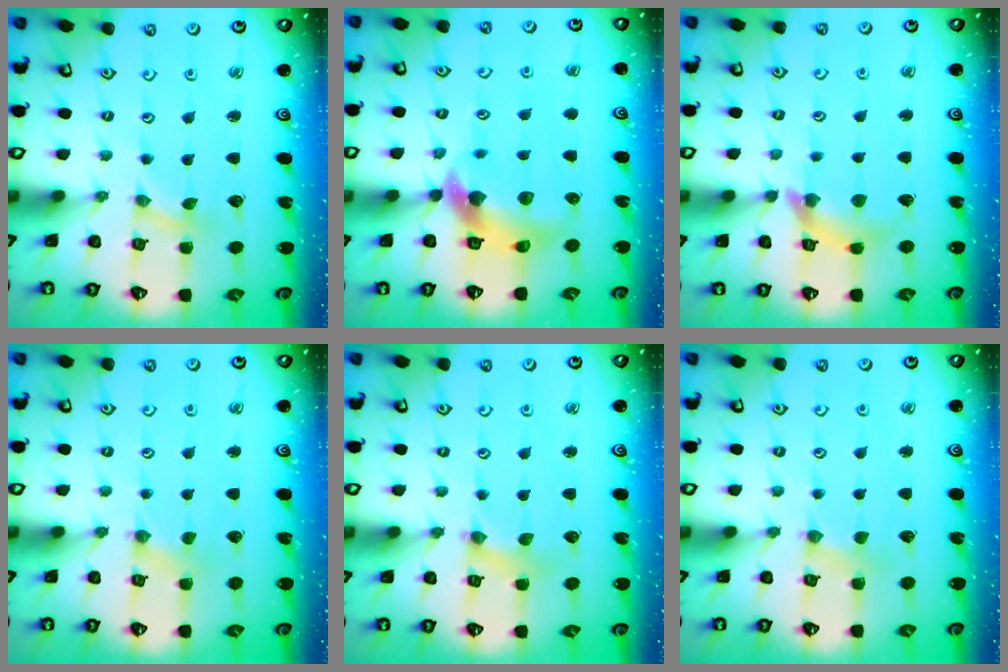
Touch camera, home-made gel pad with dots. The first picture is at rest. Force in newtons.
{"total": 9.9, "press": 9.8, "slide": 1.6}
{"total": 10.9, "press": 10.8, "slide": 1.4}
{"total": 0.7, "press": 0.7, "slide": 0.2}
{"total": 1.8, "press": 1.8, "slide": 0.3}
{"total": 2.8, "press": 2.7, "slide": 0.5}